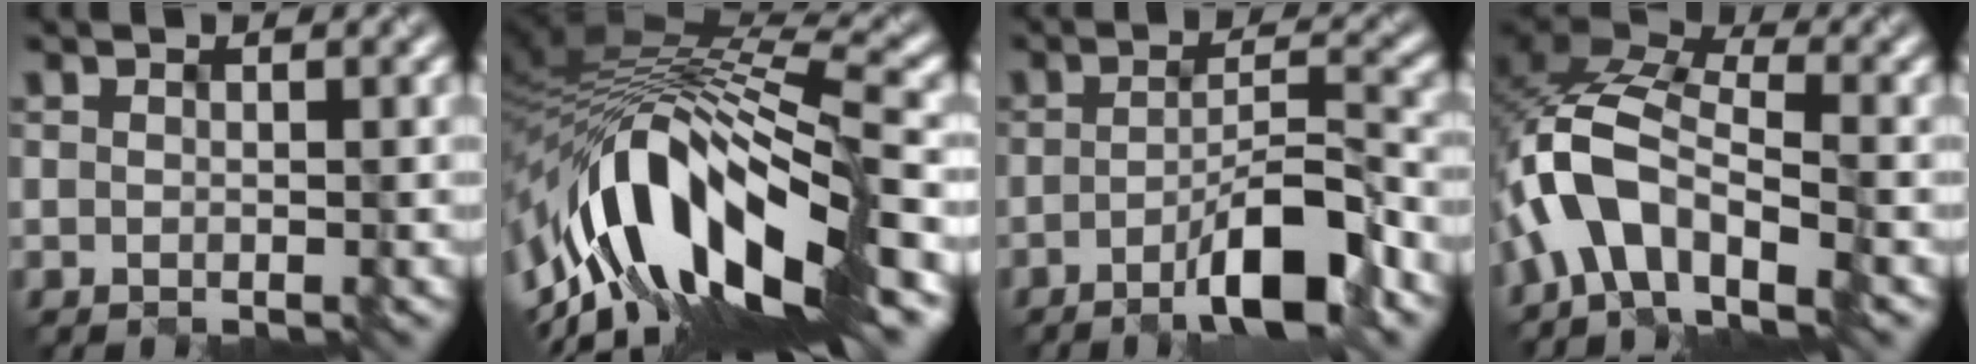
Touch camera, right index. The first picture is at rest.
{"total": 13.3, "force": [-5.7, 5.2, 10.9], "torque": [-0.184, 0.017, -0.095]}
{"total": 5.6, "force": [-3.1, 0.9, 4.6], "torque": [-0.075, 0.010, -0.053]}
{"total": 9.0, "force": [-4.0, 4.6, 6.6], "torque": [-0.129, 0.015, -0.083]}